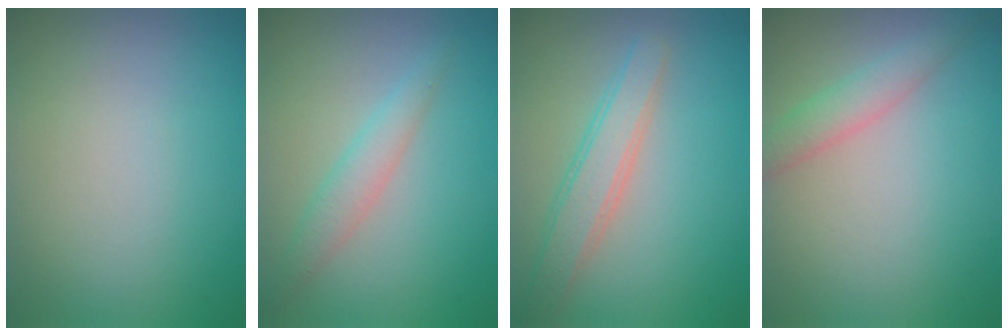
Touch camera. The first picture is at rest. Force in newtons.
{"total": 2.1, "press": 2.1, "slide": 0.1}
{"total": 3.3, "press": 3.3, "slide": 0.2}
{"total": 2.4, "press": 2.4, "slide": 0.1}